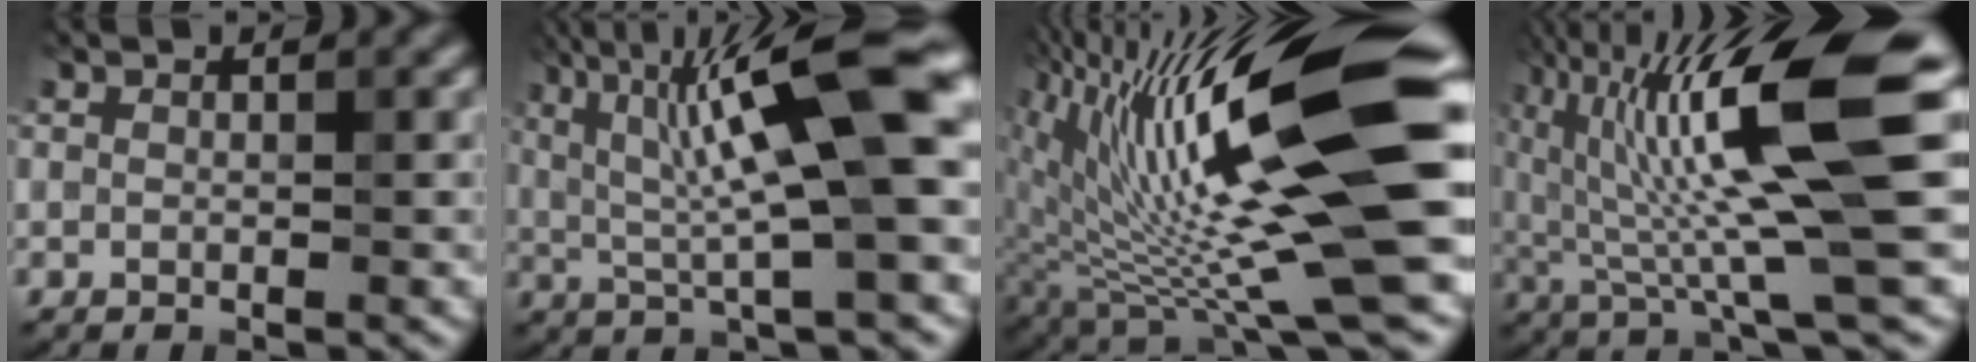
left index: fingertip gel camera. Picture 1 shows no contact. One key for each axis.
{"total": 13.4, "fx": 3.0, "fy": 2.5, "fz": 12.8, "tx": -0.205, "ty": 0.016, "tz": 0.048}
{"total": 18.5, "fx": 3.3, "fy": 4.0, "fz": 17.7, "tx": -0.295, "ty": 0.003, "tz": 0.062}
{"total": 14.1, "fx": 3.1, "fy": 2.2, "fz": 13.6, "tx": -0.223, "ty": 0.012, "tz": 0.055}